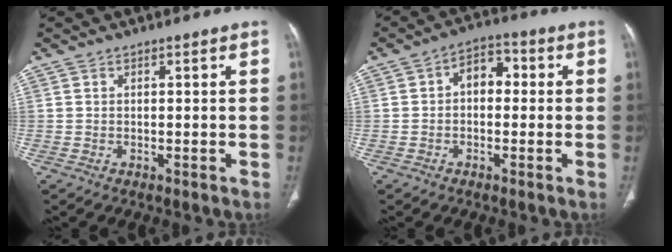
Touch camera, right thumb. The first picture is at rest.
{"total": 5.9, "force": [0.2, 4.0, 4.3], "torque": [-0.046, 0.022, -0.009]}